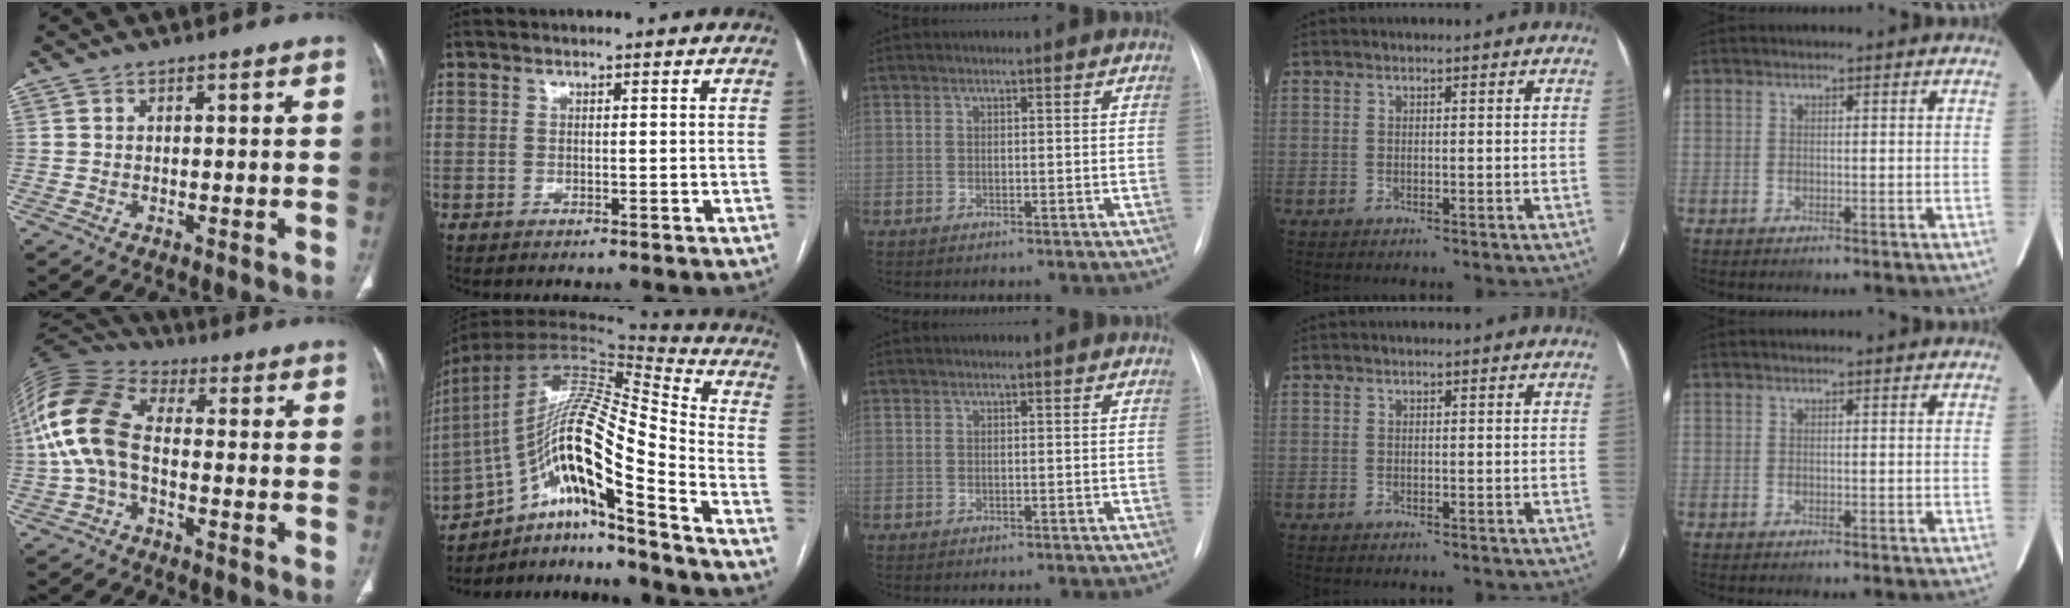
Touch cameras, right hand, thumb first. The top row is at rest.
{"thumb": {"total": 14.8, "force": [-1.2, 8.9, 11.8], "torque": [-0.254, 0.035, -0.031]}, "index": {"total": 20.4, "force": [-11.4, 1.4, 16.8], "torque": [-0.329, 0.012, -0.202]}}